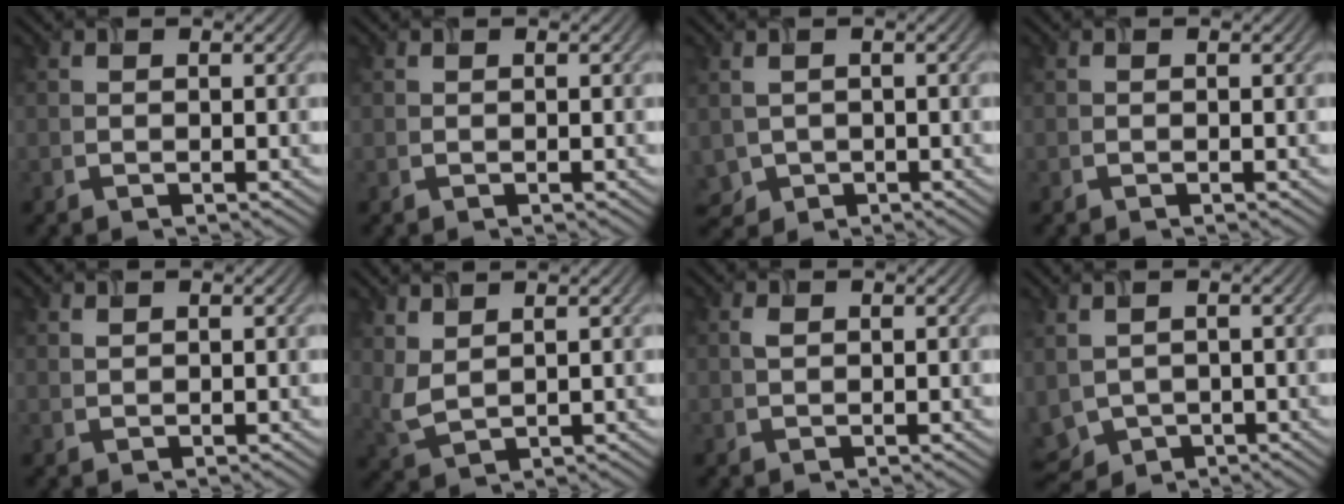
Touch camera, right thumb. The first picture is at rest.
{"total": 0.0}
{"total": 2.5, "force": [-0.1, 2.1, 1.3], "torque": [-0.039, -0.009, 0.001]}
{"total": 0.0}
{"total": 0.6, "force": [0.5, 0.2, 0.2], "torque": [-0.010, 0.000, 0.012]}
{"total": 3.7, "force": [2.4, 1.4, 2.5], "torque": [-0.076, 0.002, 0.056]}
{"total": 0.8, "force": [0.3, 0.5, 0.6], "torque": [-0.017, 0.001, 0.007]}
{"total": 5.0, "force": [-0.7, 3.6, 3.4], "torque": [-0.108, -0.015, -0.013]}